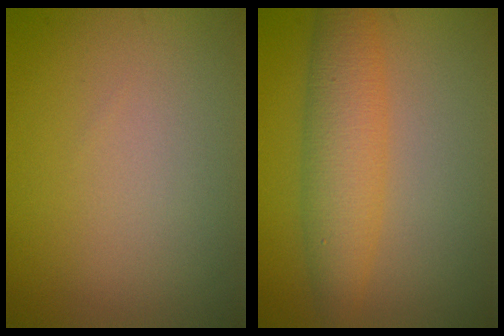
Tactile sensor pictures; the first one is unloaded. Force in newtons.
{"total": 4.5, "press": 4.5, "slide": 0.1}